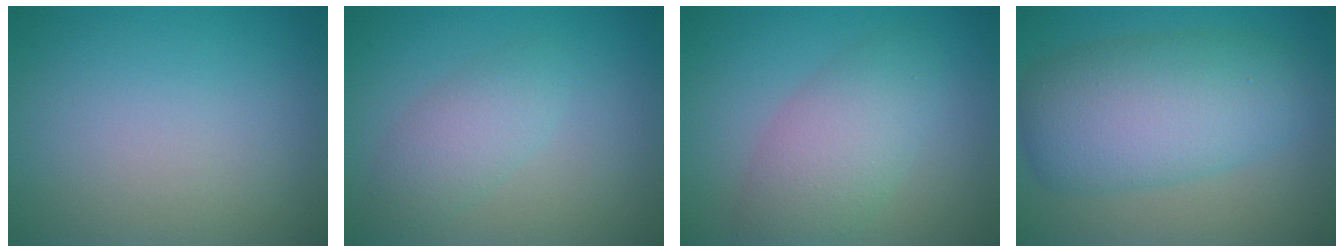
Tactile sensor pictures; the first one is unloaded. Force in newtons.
{"total": 2.8, "press": 2.8, "slide": 0.2}
{"total": 4.7, "press": 4.7, "slide": 0.5}
{"total": 8.5, "press": 8.5, "slide": 0.3}